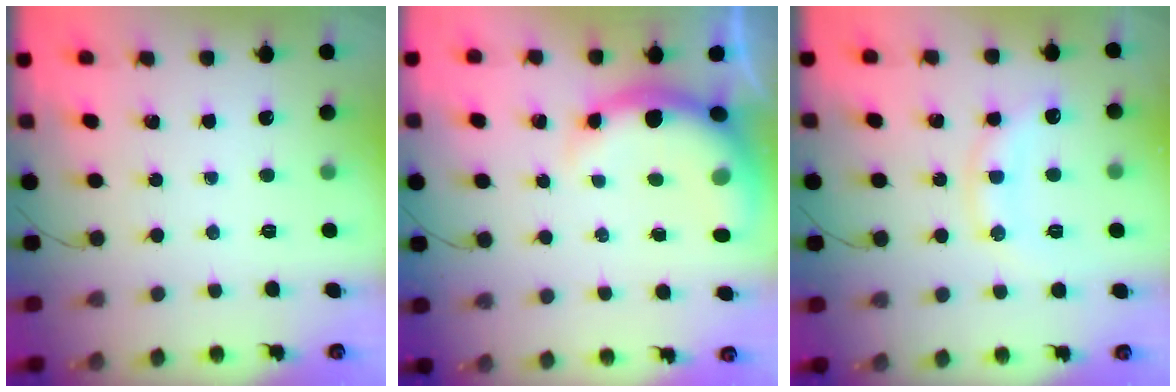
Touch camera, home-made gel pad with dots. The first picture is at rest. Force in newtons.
{"total": 8.6, "press": 8.4, "slide": 1.7}
{"total": 12.8, "press": 12.8, "slide": 0.6}